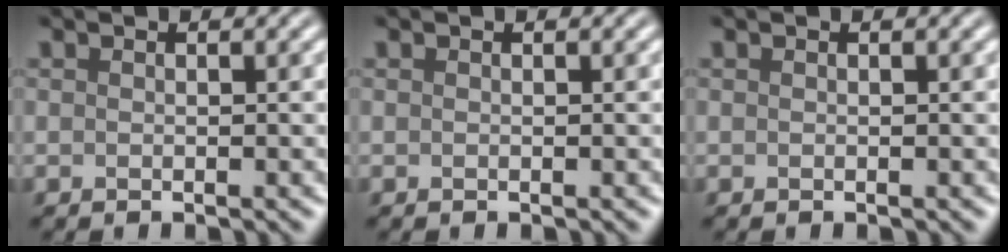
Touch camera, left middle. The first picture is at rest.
{"total": 0.0}
{"total": 0.0}